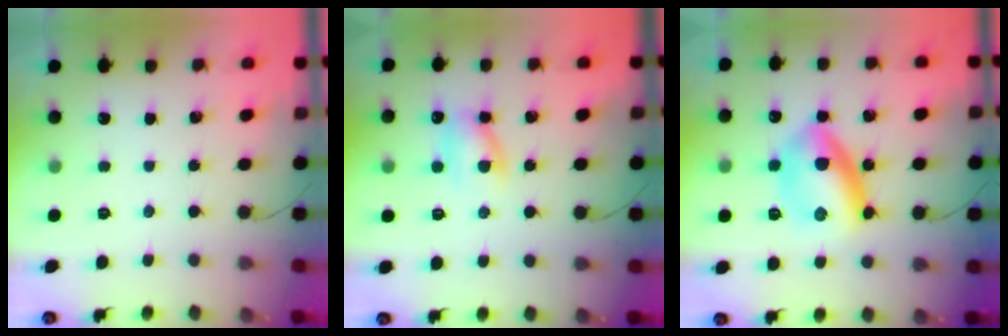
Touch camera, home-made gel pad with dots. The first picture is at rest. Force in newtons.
{"total": 8.3, "press": 8.2, "slide": 1.4}
{"total": 12.4, "press": 12.4, "slide": 0.2}